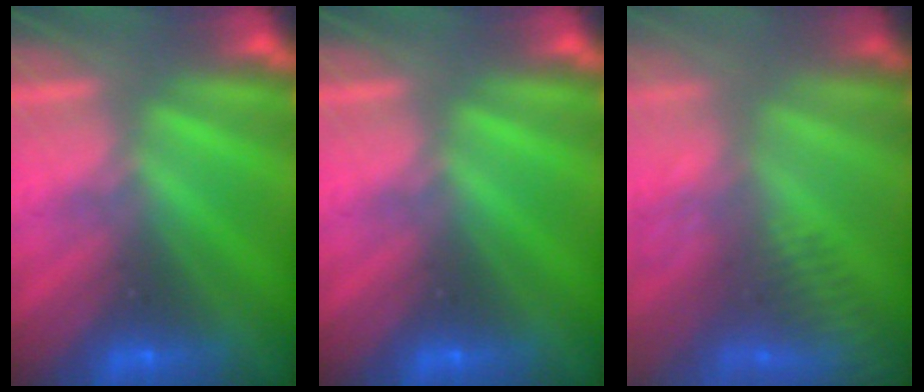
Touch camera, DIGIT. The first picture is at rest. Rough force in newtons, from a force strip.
{"total": 0.0}
{"total": 3.3}